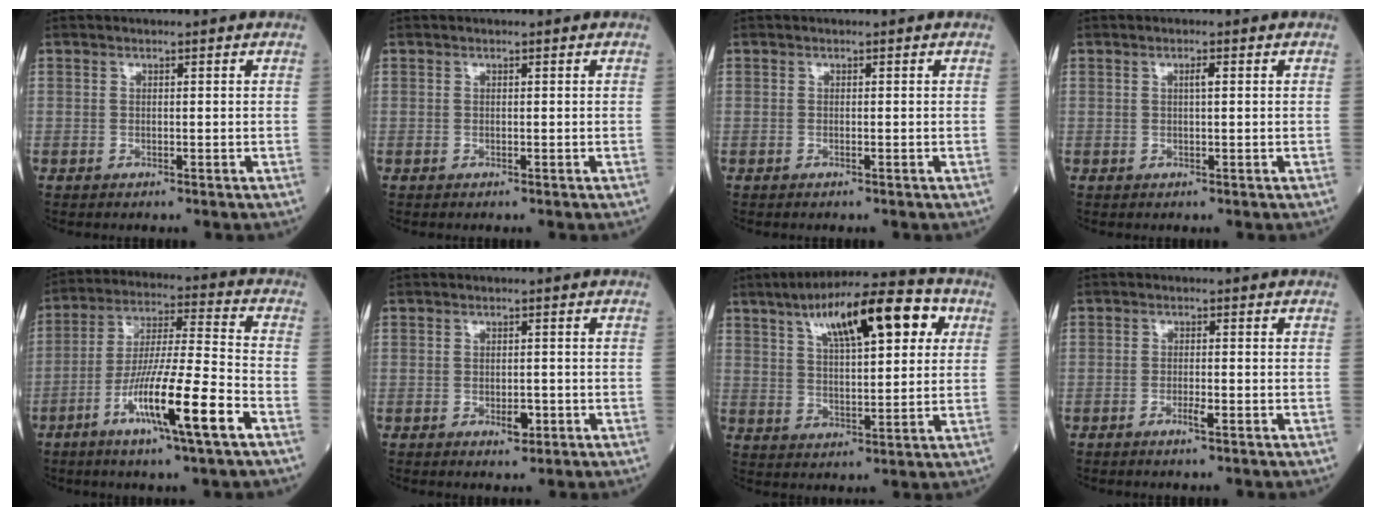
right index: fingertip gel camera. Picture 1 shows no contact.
{"total": 0.0}
{"total": 0.0}
{"total": 1.1, "force": [0.3, 0.1, 1.1], "torque": [-0.020, 0.003, 0.004]}
{"total": 14.6, "force": [-6.7, 0.0, 12.9], "torque": [-0.241, -0.015, -0.121]}
{"total": 2.2, "force": [-0.8, 1.0, 1.7], "torque": [-0.026, 0.001, -0.009]}
{"total": 15.9, "force": [7.0, 4.5, 13.6], "torque": [-0.215, 0.037, 0.110]}
{"total": 1.9, "force": [-1.0, 0.2, 1.6], "torque": [-0.030, 0.000, -0.019]}